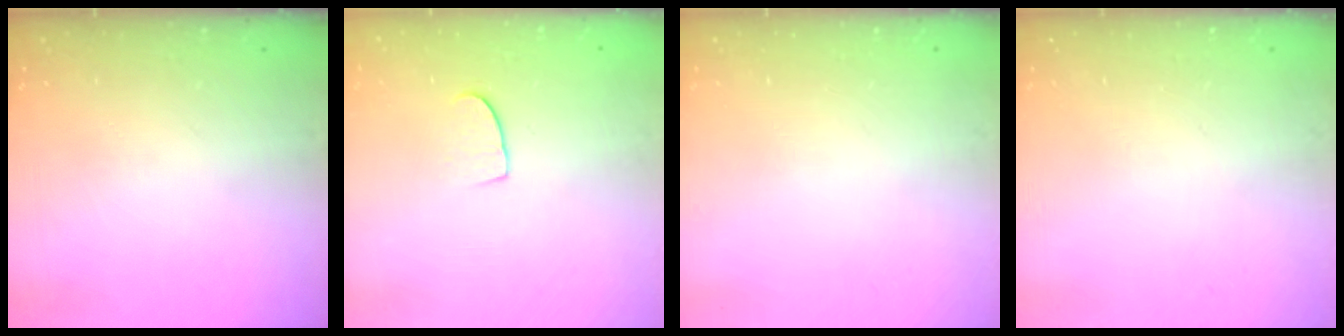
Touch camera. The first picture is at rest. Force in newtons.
{"total": 6.1, "press": 6.1, "slide": 0.4}
{"total": 0.0}
{"total": 0.0}